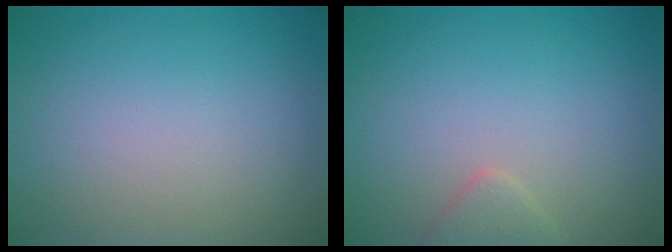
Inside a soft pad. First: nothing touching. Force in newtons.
{"total": 1.5, "press": 1.5, "slide": 0.1}